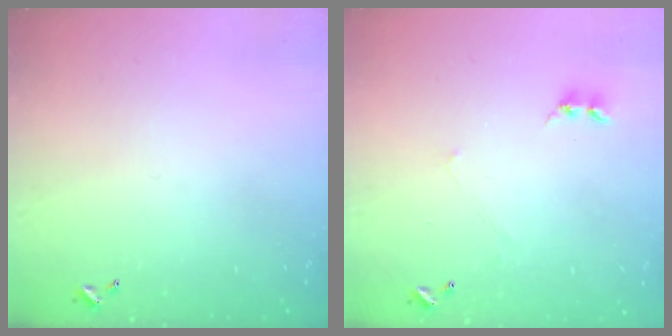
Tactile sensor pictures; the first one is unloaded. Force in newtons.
{"total": 1.7, "press": 1.6, "slide": 0.4}